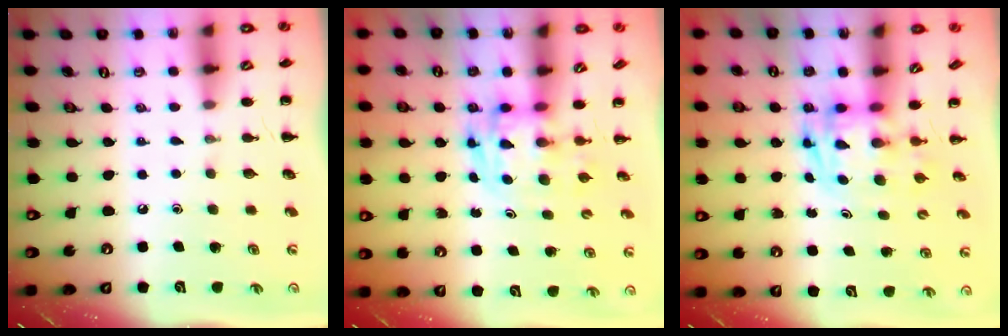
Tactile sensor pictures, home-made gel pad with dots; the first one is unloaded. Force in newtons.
{"total": 3.5, "press": 3.4, "slide": 0.6}
{"total": 2.7, "press": 2.7, "slide": 0.5}